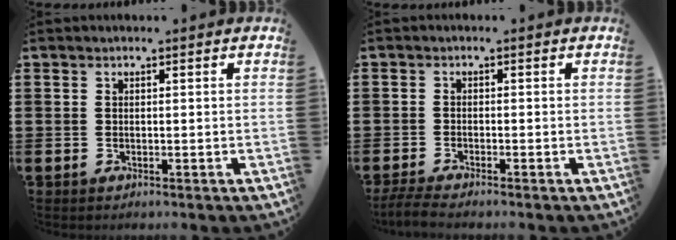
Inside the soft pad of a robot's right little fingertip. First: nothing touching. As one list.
[{"total": 1.7, "force": [-1.4, 0.0, 0.9], "torque": [-0.015, 0.001, -0.027]}]